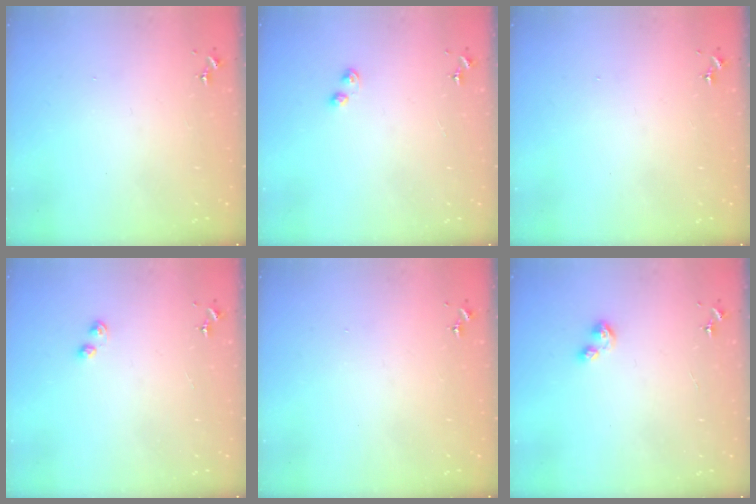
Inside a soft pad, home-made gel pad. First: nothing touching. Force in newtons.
{"total": 3.0, "press": 2.9, "slide": 0.6}
{"total": 0.0}
{"total": 3.0, "press": 2.9, "slide": 0.6}
{"total": 0.0}
{"total": 5.0, "press": 5.0, "slide": 0.4}